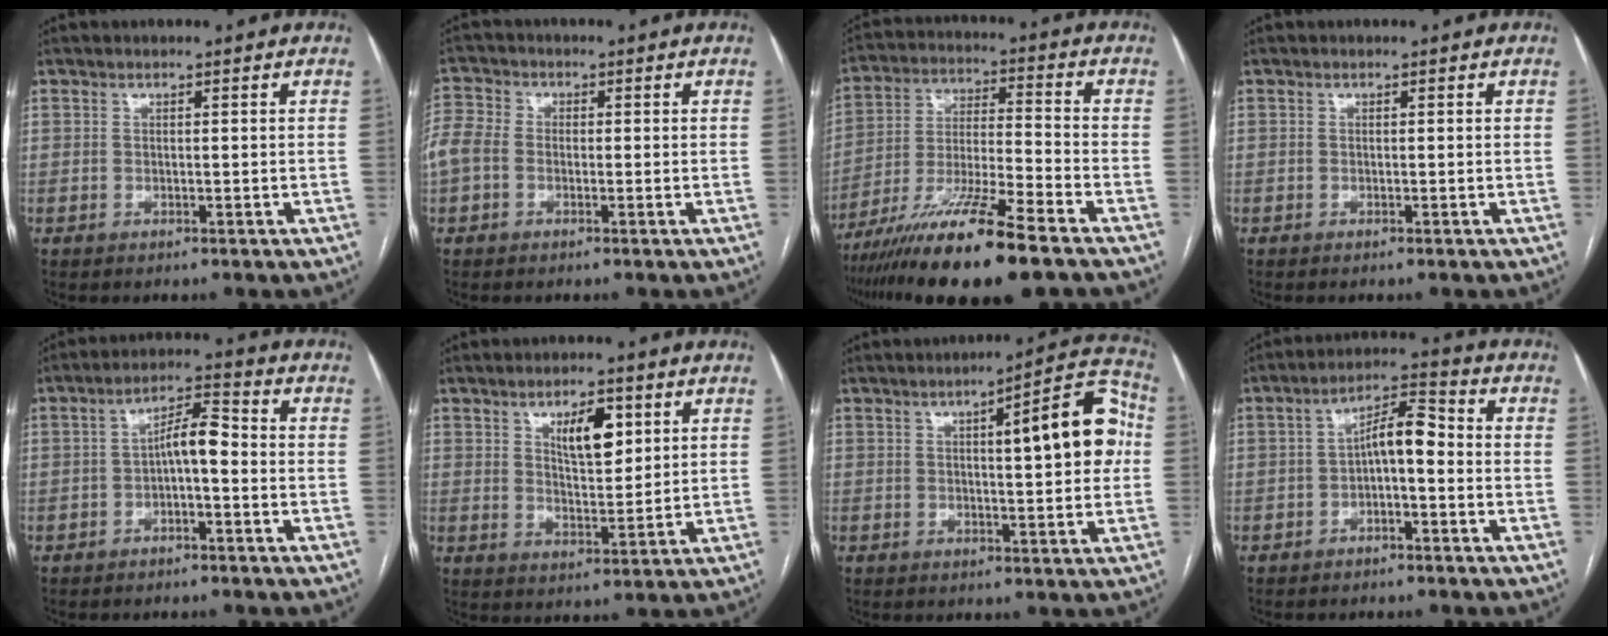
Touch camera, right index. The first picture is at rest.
{"total": 12.4, "force": [-0.5, 10.7, 6.1], "torque": [-0.203, 0.041, -0.010]}
{"total": 15.8, "force": [-11.0, 0.2, 11.3], "torque": [-0.223, -0.037, -0.199]}
{"total": 0.0}
{"total": 5.6, "force": [-0.8, 1.6, 5.3], "torque": [-0.092, 0.024, -0.016]}
{"total": 7.0, "force": [3.1, 2.5, 5.8], "torque": [-0.097, 0.002, 0.055]}
{"total": 12.2, "force": [1.8, 2.6, 11.8], "torque": [-0.149, 0.033, 0.020]}
{"total": 6.5, "force": [-0.8, 2.1, 6.1], "torque": [-0.105, 0.031, -0.016]}